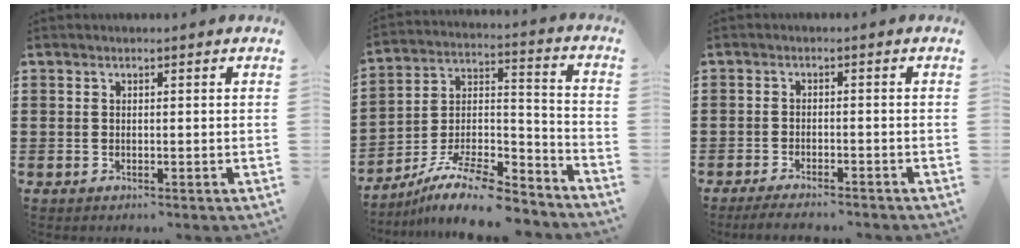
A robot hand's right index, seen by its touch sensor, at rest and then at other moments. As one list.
[{"total": 11.4, "force": [-9.5, 2.7, 5.8], "torque": [-0.102, 0.028, -0.184]}, {"total": 2.5, "force": [-2.4, 0.0, 0.5], "torque": [-0.009, 0.001, -0.049]}]